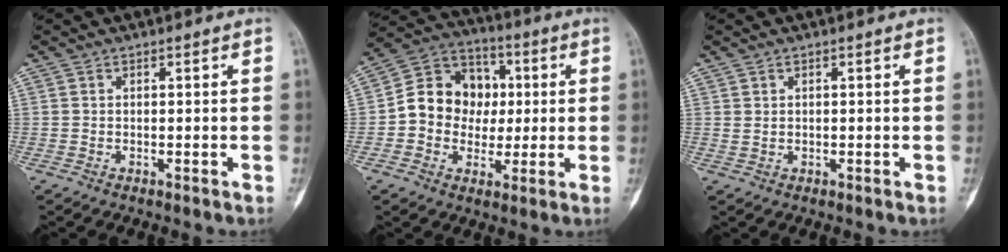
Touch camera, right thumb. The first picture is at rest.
{"total": 13.3, "force": [0.2, 11.6, 6.6], "torque": [-0.066, 0.030, -0.005]}
{"total": 0.8, "force": [0.3, 0.6, 0.4], "torque": [-0.007, 0.001, 0.007]}